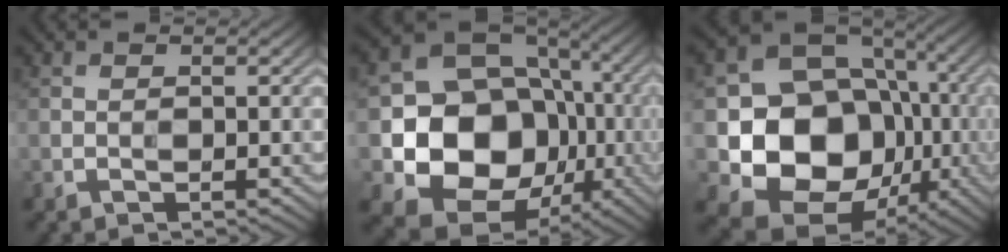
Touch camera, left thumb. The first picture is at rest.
{"total": 15.7, "force": [-2.7, 13.0, 8.5], "torque": [-0.158, -0.041, -0.044]}
{"total": 15.8, "force": [-2.5, 13.0, 8.6], "torque": [-0.163, -0.043, -0.037]}